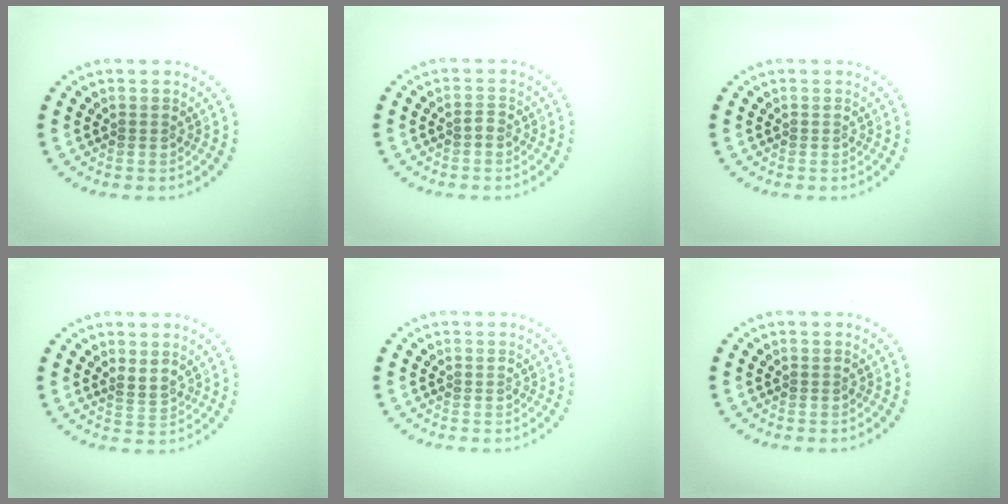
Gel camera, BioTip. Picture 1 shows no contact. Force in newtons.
{"total": 0.7, "press": 0.6, "slide": 0.3}
{"total": 0.0}
{"total": 1.1, "press": 0.9, "slide": 0.7}
{"total": 0.0}
{"total": 0.0}